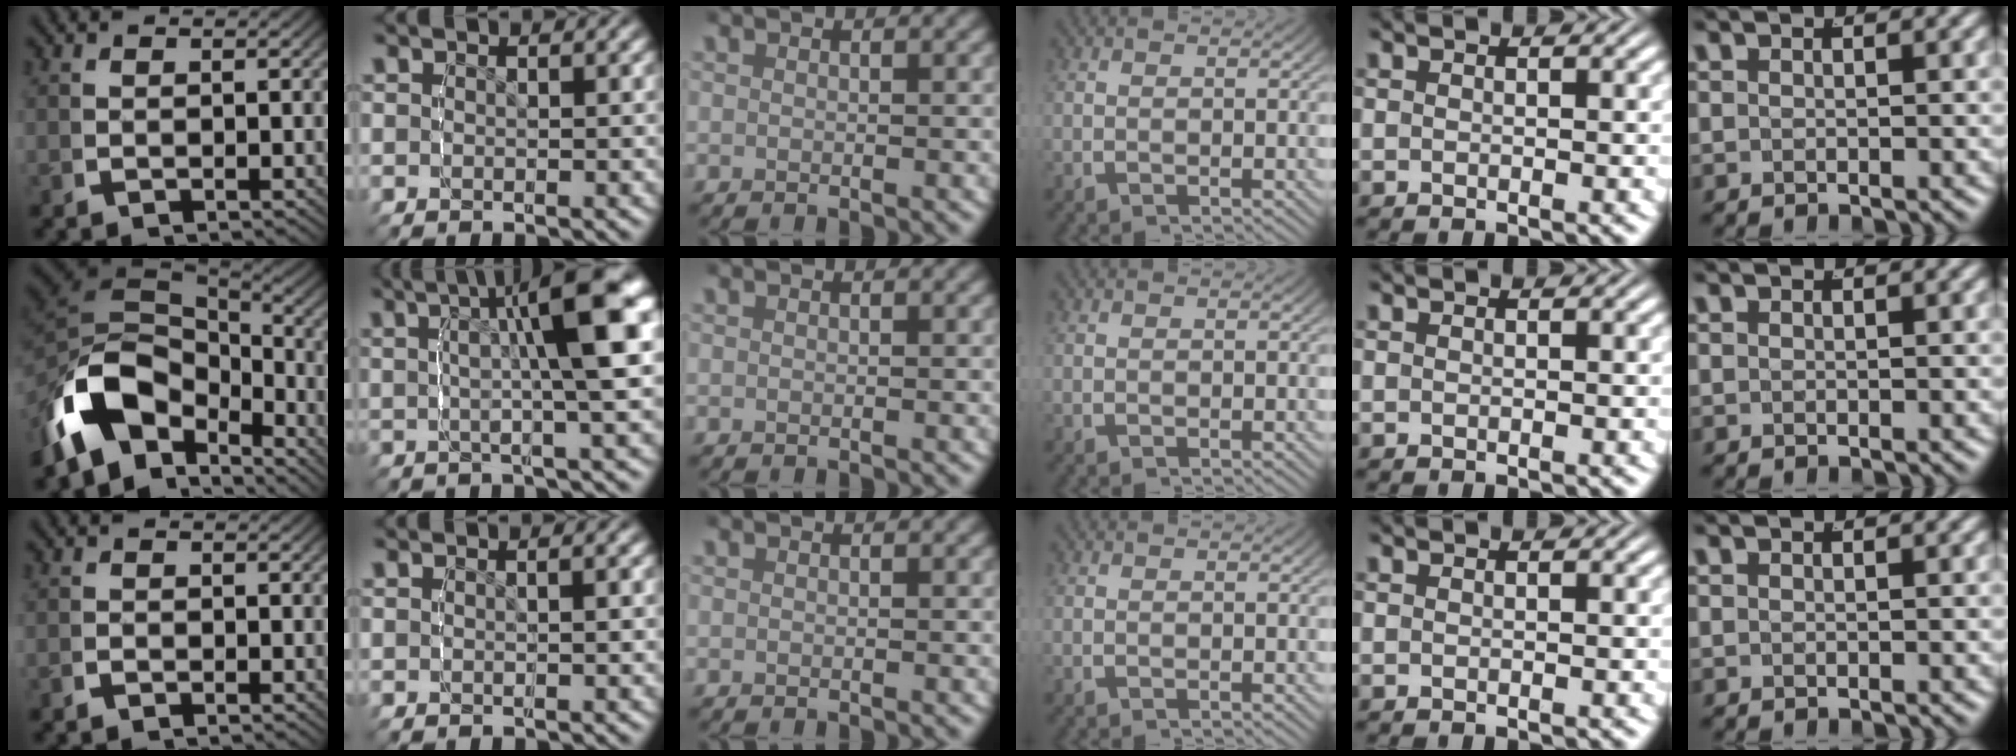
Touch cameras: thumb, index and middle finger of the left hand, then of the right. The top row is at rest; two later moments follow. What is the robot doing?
{"motion": "lift_and_place", "object": "markers"}